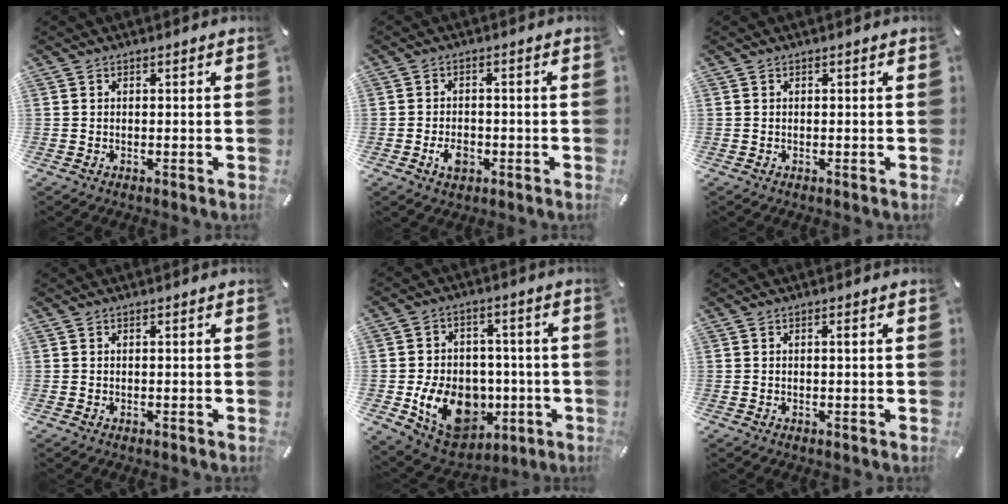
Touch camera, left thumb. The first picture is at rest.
{"total": 4.3, "force": [-1.8, 2.8, 2.8], "torque": [-0.060, 0.006, -0.033]}
{"total": 0.0}
{"total": 0.0}
{"total": 15.9, "force": [-4.3, 12.7, 8.6], "torque": [-0.139, 0.025, -0.059]}
{"total": 0.9, "force": [0.2, 0.1, 0.9], "torque": [-0.018, 0.000, 0.003]}